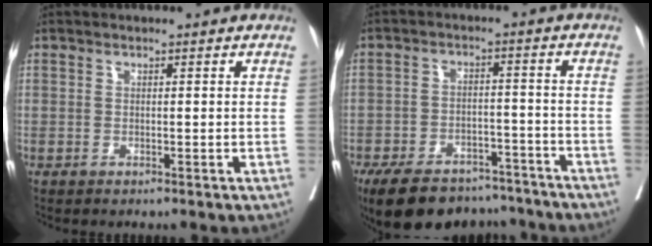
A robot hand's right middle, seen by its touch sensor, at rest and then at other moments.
{"total": 17.5, "force": [-14.3, 7.4, 6.9], "torque": [-0.145, -0.002, -0.204]}